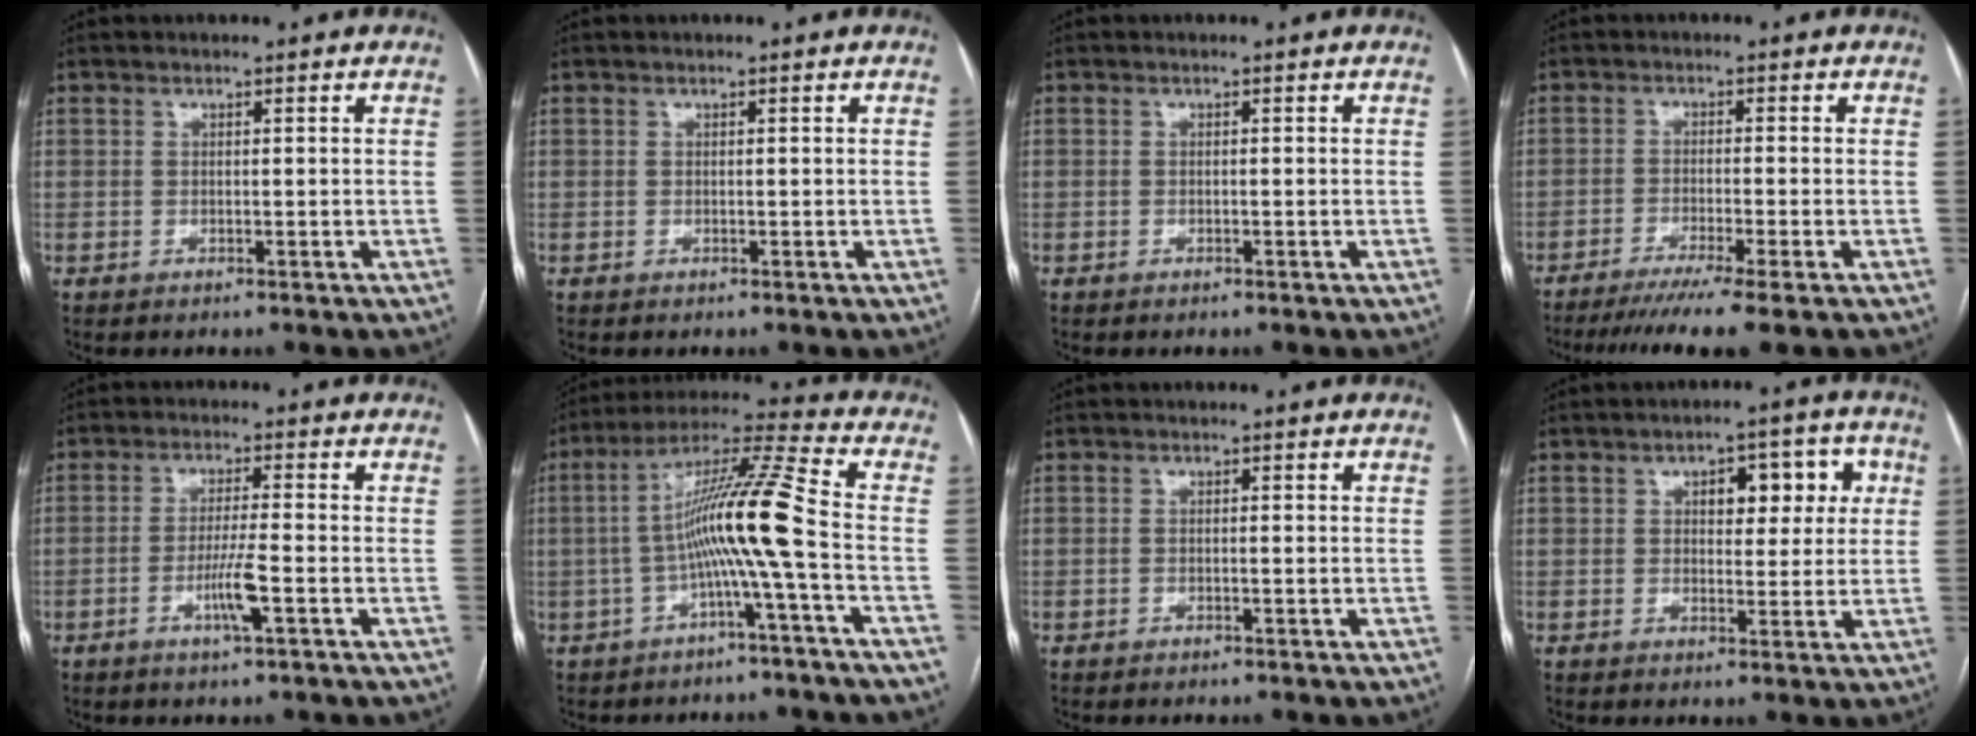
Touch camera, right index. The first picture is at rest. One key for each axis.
{"total": 0.0}
{"total": 0.0}
{"total": 9.0, "fx": -6.9, "fy": -1.2, "fz": 5.7, "tx": -0.077, "ty": -0.023, "tz": -0.106}
{"total": 5.3, "fx": -2.0, "fy": -0.1, "fz": 4.9, "tx": -0.092, "ty": -0.008, "tz": -0.038}
{"total": 11.7, "fx": -2.1, "fy": -1.5, "fz": 11.4, "tx": -0.205, "ty": 0.028, "tz": -0.043}
{"total": 0.8, "fx": -0.2, "fy": 0.2, "fz": 0.7, "tx": -0.014, "ty": 0.002, "tz": -0.002}
{"total": 7.5, "fx": 2.3, "fy": 3.7, "fz": 6.0, "tx": -0.067, "ty": 0.024, "tz": 0.030}